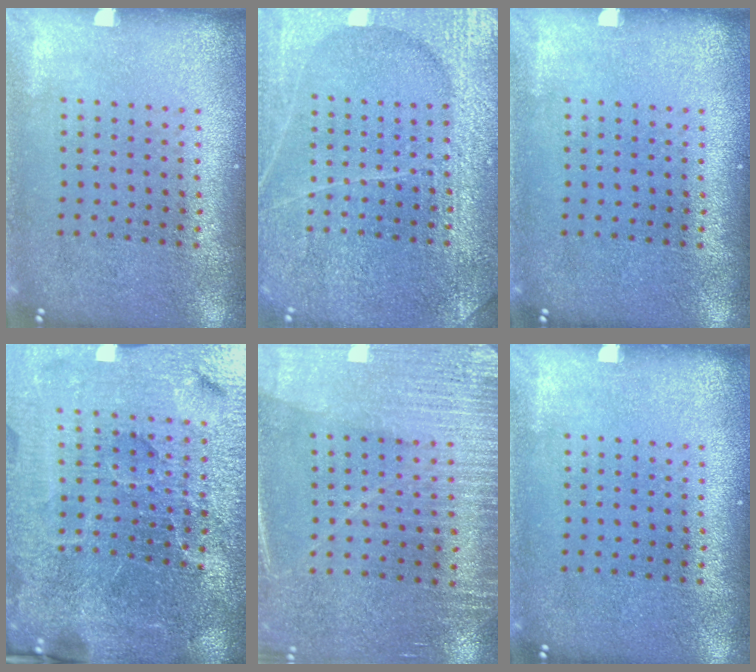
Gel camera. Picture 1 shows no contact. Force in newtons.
{"total": 4.1, "press": 4.1, "slide": 0.5}
{"total": 0.0}
{"total": 7.1, "press": 6.2, "slide": 3.4}
{"total": 3.2, "press": 3.0, "slide": 1.0}
{"total": 0.0}